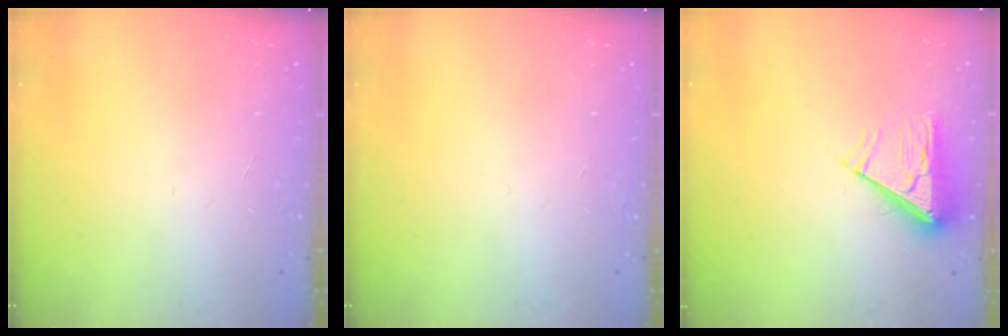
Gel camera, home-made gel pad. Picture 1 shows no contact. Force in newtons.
{"total": 0.0}
{"total": 8.4, "press": 8.3, "slide": 1.4}